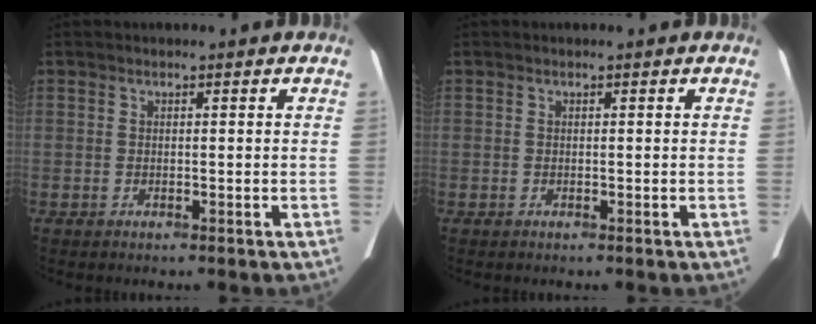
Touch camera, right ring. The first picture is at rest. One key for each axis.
{"total": 0.0}